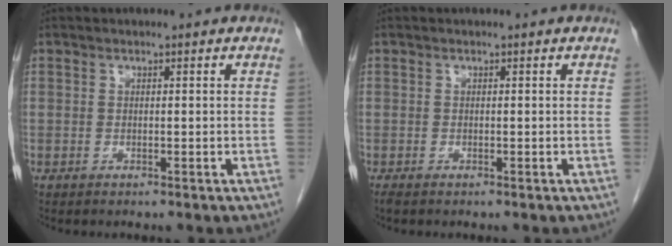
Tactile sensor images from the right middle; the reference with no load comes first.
{"total": 0.6, "force": [-0.6, 0.1, 0.3], "torque": [-0.008, -0.003, -0.011]}